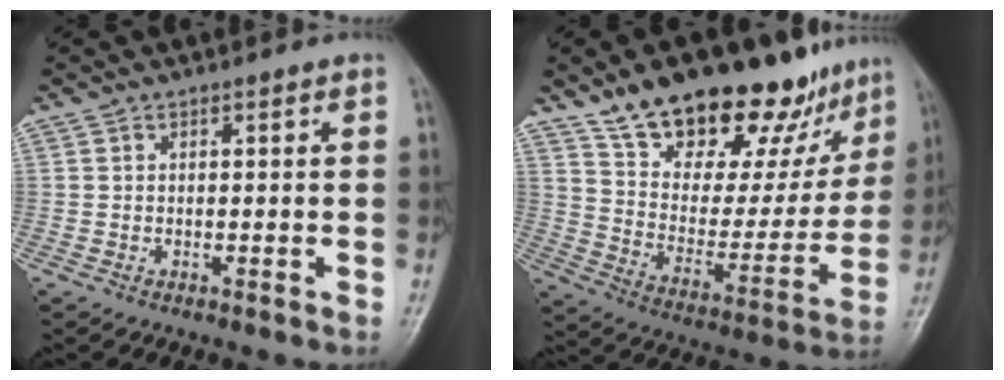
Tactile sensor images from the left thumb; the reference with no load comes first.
{"total": 25.7, "force": [18.4, 11.2, 14.1], "torque": [-0.161, -0.073, 0.287]}